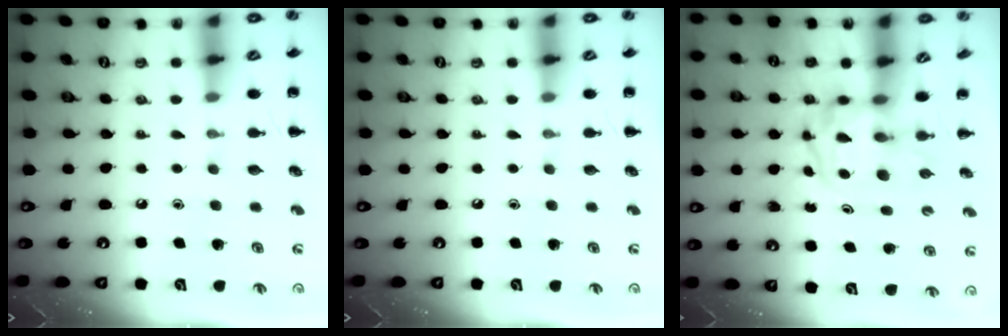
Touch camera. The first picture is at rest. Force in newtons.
{"total": 0.0}
{"total": 3.8, "press": 3.7, "slide": 0.6}